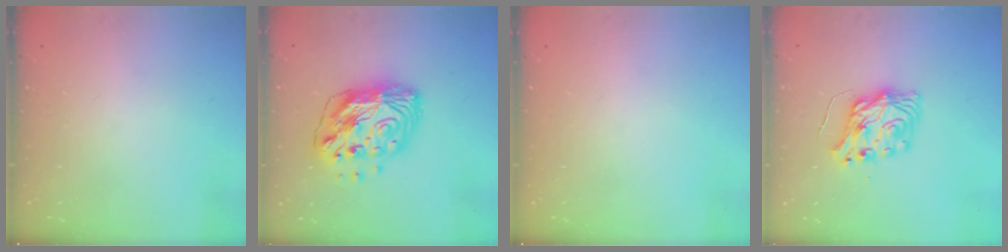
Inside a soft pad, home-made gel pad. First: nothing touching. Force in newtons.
{"total": 13.1, "press": 13.0, "slide": 1.6}
{"total": 0.0}
{"total": 8.1, "press": 8.0, "slide": 0.7}